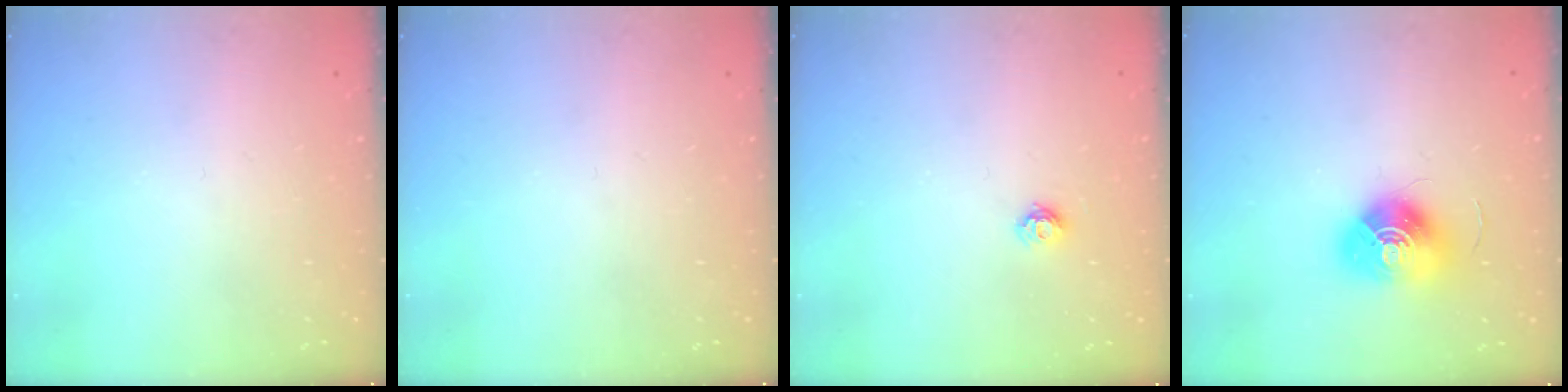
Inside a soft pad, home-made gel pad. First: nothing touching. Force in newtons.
{"total": 0.0}
{"total": 5.8, "press": 5.8, "slide": 0.3}
{"total": 12.7, "press": 12.7, "slide": 0.5}